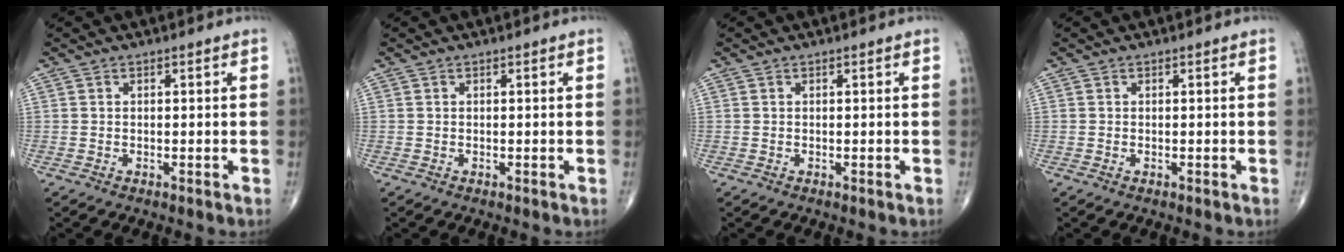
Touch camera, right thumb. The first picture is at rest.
{"total": 0.0}
{"total": 0.0}
{"total": 0.0}